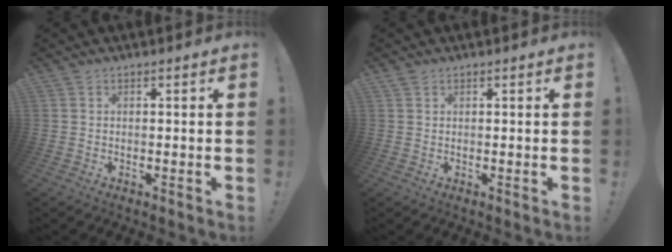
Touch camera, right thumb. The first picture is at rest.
{"total": 0.7, "force": [0.5, 0.4, 0.3], "torque": [-0.008, 0.001, 0.011]}